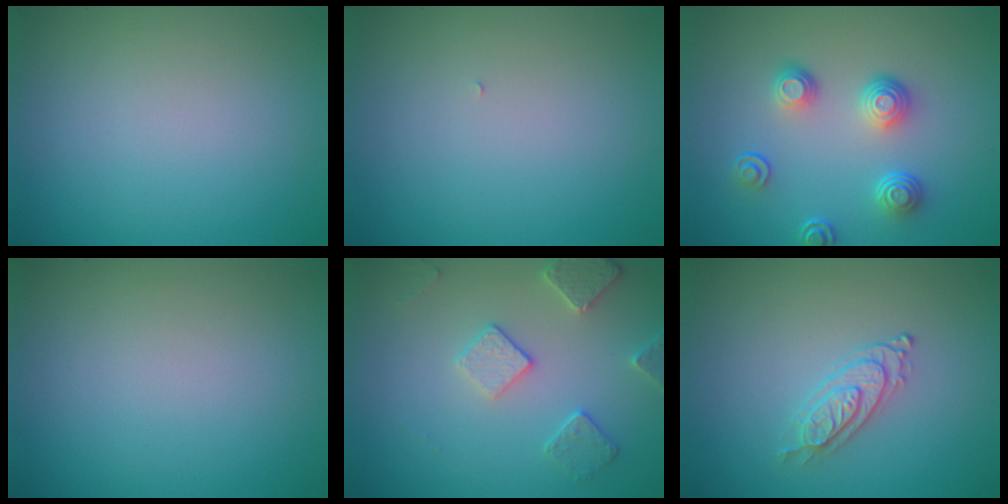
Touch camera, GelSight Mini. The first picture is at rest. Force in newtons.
{"total": 0.0}
{"total": 3.7, "press": 2.9, "slide": 2.3}
{"total": 0.0}
{"total": 2.9, "press": 2.9, "slide": 0.1}
{"total": 2.2, "press": 2.0, "slide": 0.7}